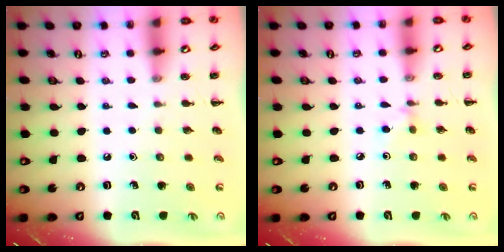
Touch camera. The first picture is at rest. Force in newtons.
{"total": 2.8, "press": 2.6, "slide": 0.9}